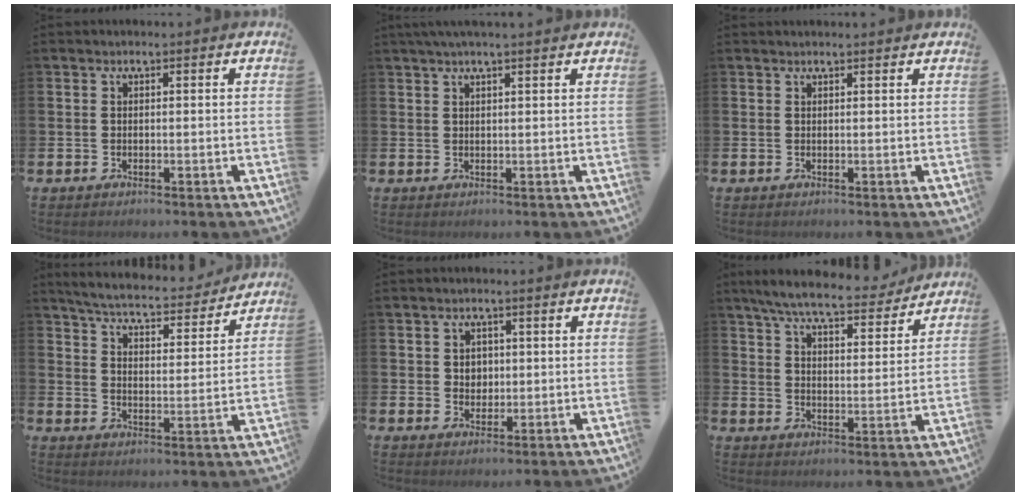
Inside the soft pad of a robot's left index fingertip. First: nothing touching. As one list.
[{"total": 2.2, "force": [1.9, -0.1, 1.2], "torque": [-0.024, 0.001, 0.034]}, {"total": 0.7, "force": [0.7, -0.1, 0.1], "torque": [0.008, -0.005, 0.011]}, {"total": 5.9, "force": [5.6, 0.8, 1.5], "torque": [-0.056, -0.039, 0.094]}, {"total": 2.3, "force": [0.9, 2.0, 0.8], "torque": [-0.002, 0.003, 0.009]}, {"total": 7.8, "force": [7.1, 1.2, 3.0], "torque": [-0.079, -0.039, 0.123]}]